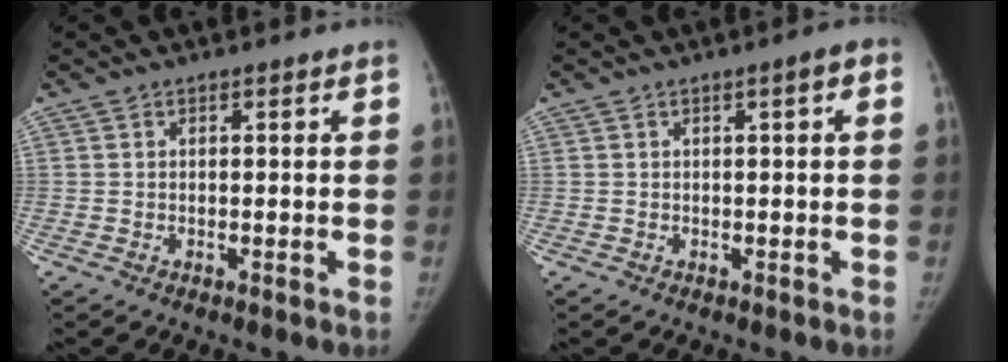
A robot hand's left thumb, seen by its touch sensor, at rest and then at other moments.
{"total": 2.0, "force": [0.4, 0.3, 2.0], "torque": [-0.029, 0.004, 0.004]}